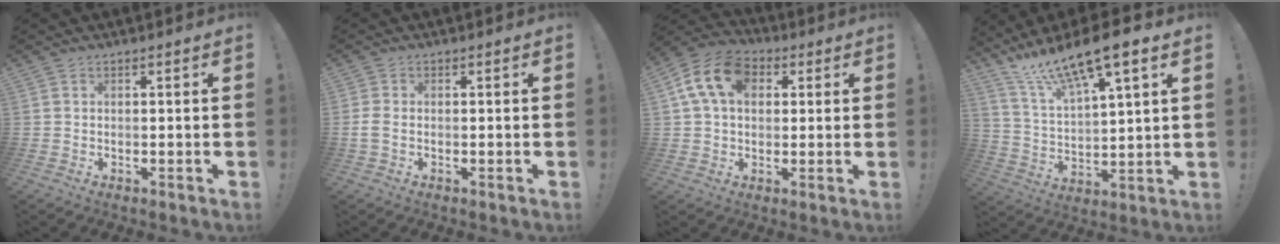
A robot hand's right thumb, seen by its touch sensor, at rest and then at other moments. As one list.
[{"total": 2.5, "force": [-0.3, 1.4, 2.0], "torque": [-0.041, 0.005, -0.003]}, {"total": 14.1, "force": [4.2, 10.0, 9.0], "torque": [-0.150, 0.003, 0.083]}, {"total": 14.2, "force": [11.4, 2.6, 8.1], "torque": [-0.155, -0.080, 0.196]}]